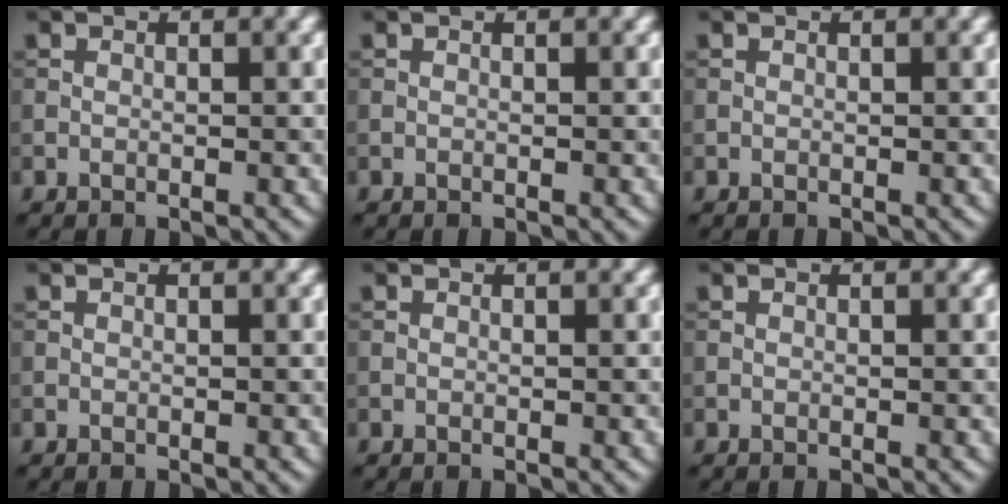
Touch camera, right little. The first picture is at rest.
{"total": 0.0}
{"total": 0.0}
{"total": 0.0}
{"total": 0.0}
{"total": 0.0}